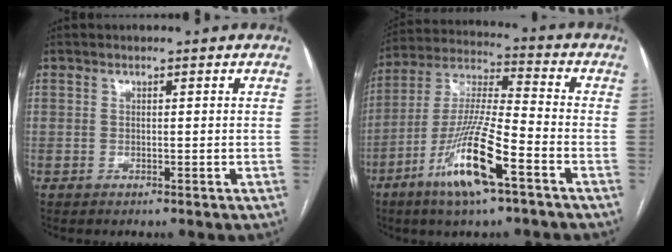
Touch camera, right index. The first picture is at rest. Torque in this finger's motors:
{"motor_torque": [1.77, -0.37, 0.95, 0.21]}